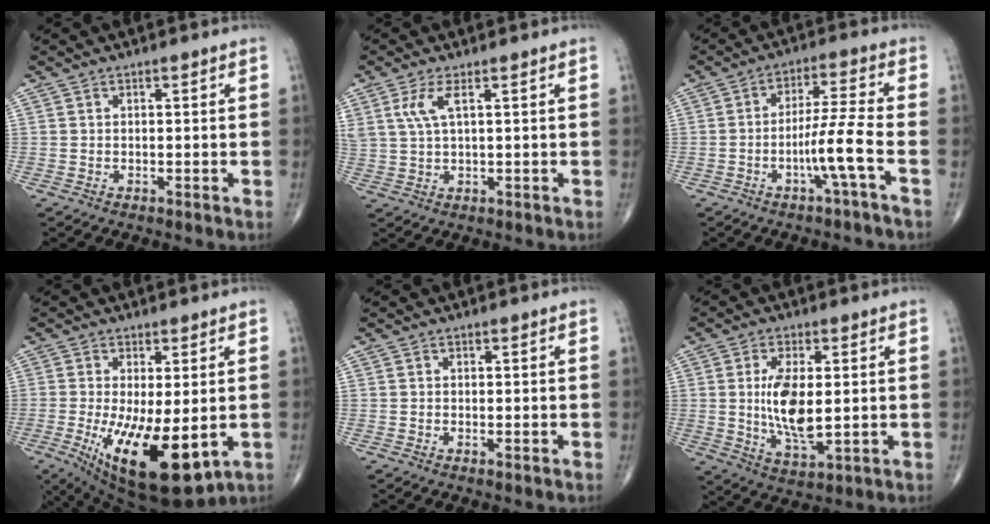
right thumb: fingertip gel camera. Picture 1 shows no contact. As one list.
[{"total": 4.4, "force": [1.8, 1.2, 3.8], "torque": [-0.096, -0.003, 0.045]}, {"total": 7.6, "force": [-3.1, -0.8, 6.9], "torque": [-0.140, 0.023, -0.057]}, {"total": 16.0, "force": [-3.6, 5.9, 14.4], "torque": [-0.252, -0.031, -0.036]}, {"total": 0.0}, {"total": 10.6, "force": [0.7, 4.5, 9.5], "torque": [-0.175, -0.022, 0.018]}]